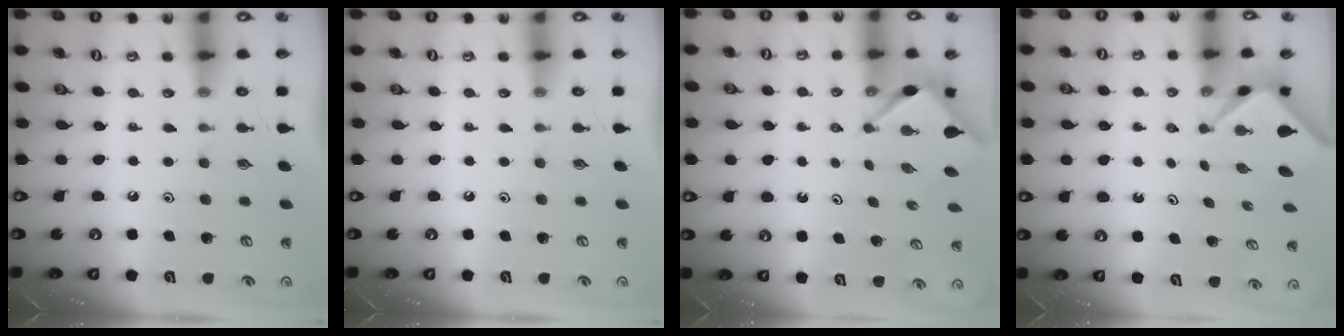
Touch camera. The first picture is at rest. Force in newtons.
{"total": 0.0}
{"total": 2.9, "press": 2.9, "slide": 0.3}
{"total": 1.7, "press": 1.7, "slide": 0.2}